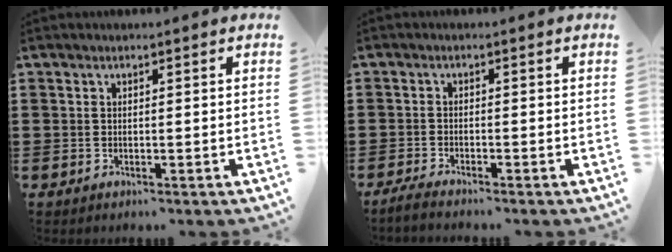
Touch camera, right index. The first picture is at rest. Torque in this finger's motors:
{"motor_torque": [0.35, 0.01, -0.98, -0.14]}